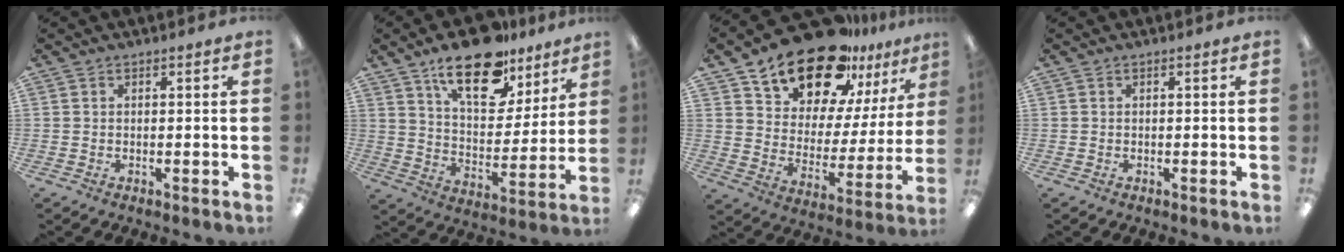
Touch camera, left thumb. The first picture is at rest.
{"total": 19.6, "force": [13.3, 9.1, 11.2], "torque": [-0.171, -0.071, 0.226]}
{"total": 21.4, "force": [17.5, 9.3, 8.1], "torque": [-0.143, -0.128, 0.311]}
{"total": 0.0}